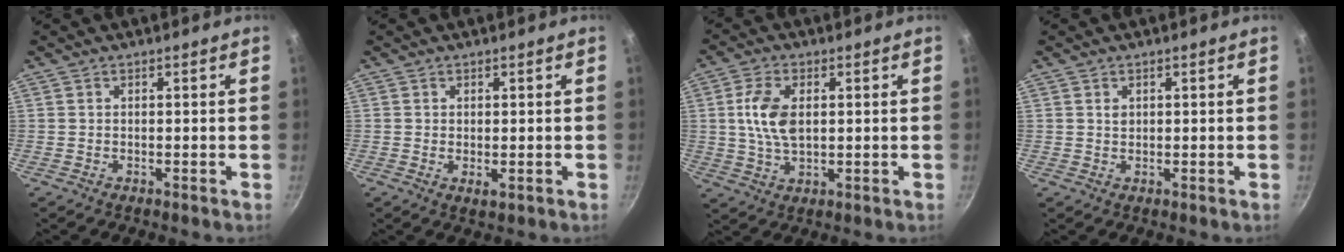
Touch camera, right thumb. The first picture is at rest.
{"total": 1.5, "force": [0.1, 0.8, 1.3], "torque": [-0.022, -0.007, 0.001]}
{"total": 8.4, "force": [1.4, 4.7, 6.8], "torque": [-0.127, 0.000, 0.025]}
{"total": 1.5, "force": [0.6, 1.1, 0.8], "torque": [-0.011, 0.000, 0.011]}